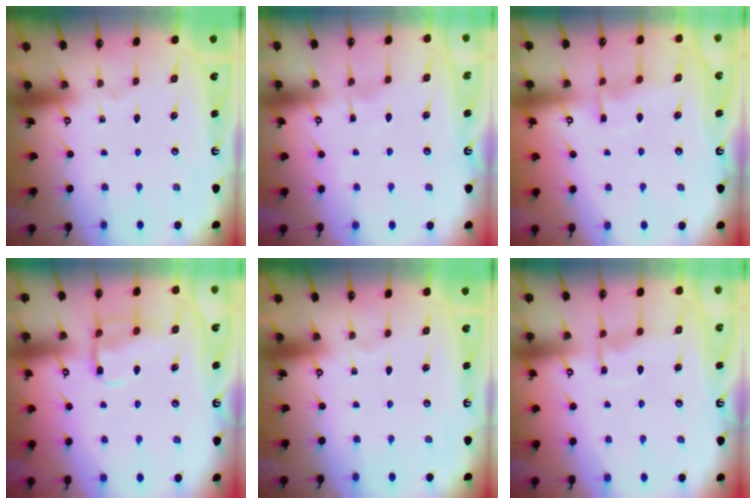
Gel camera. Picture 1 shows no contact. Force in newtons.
{"total": 3.6, "press": 3.6, "slide": 0.5}
{"total": 6.1, "press": 6.0, "slide": 0.7}
{"total": 11.1, "press": 11.1, "slide": 1.1}
{"total": 0.0}
{"total": 6.5, "press": 6.5, "slide": 0.8}